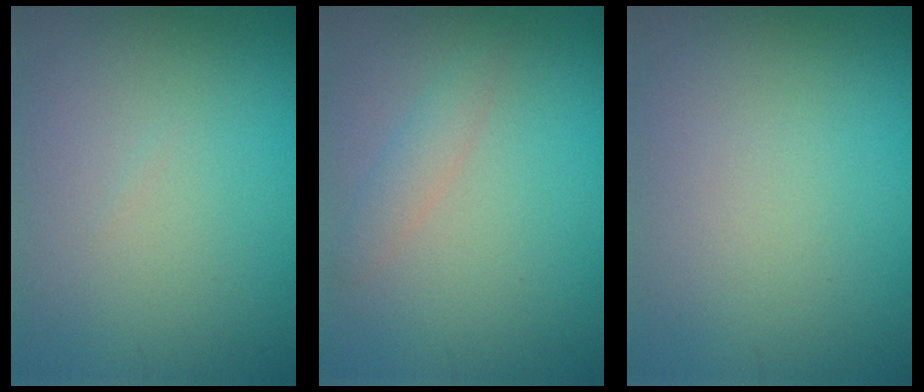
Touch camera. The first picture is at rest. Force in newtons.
{"total": 1.6, "press": 1.6, "slide": 0.1}
{"total": 0.0}